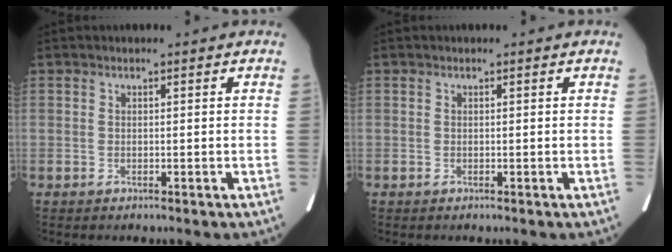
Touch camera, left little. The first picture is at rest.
{"total": 0.0}